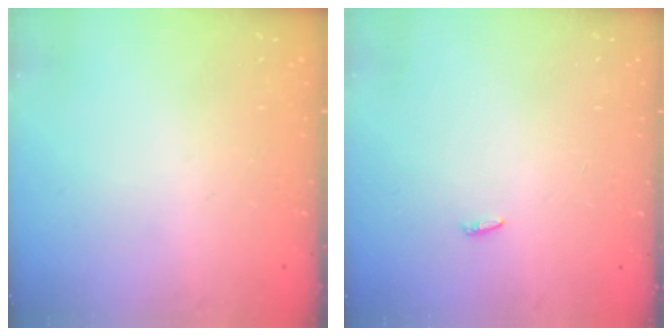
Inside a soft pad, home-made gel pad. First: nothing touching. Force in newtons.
{"total": 2.1, "press": 1.9, "slide": 0.7}